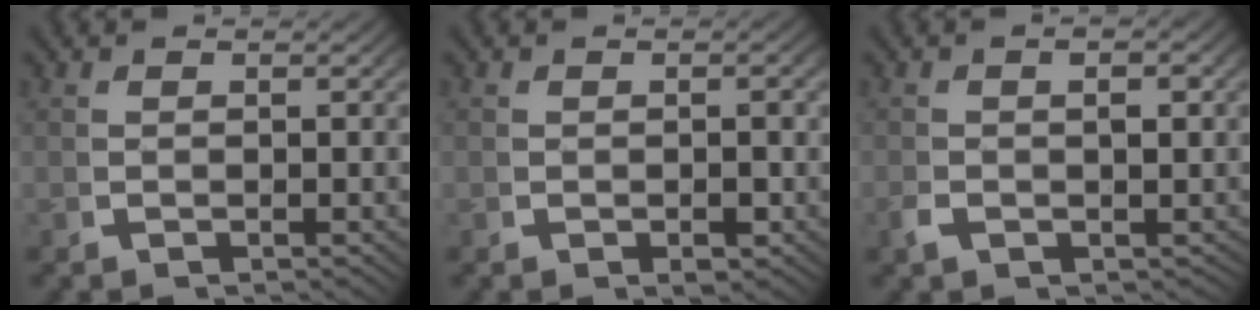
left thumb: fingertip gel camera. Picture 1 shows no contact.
{"total": 1.7, "force": [-0.3, 1.2, 1.1], "torque": [-0.018, -0.011, -0.002]}
{"total": 2.2, "force": [-0.4, 1.5, 1.5], "torque": [-0.033, -0.002, -0.005]}